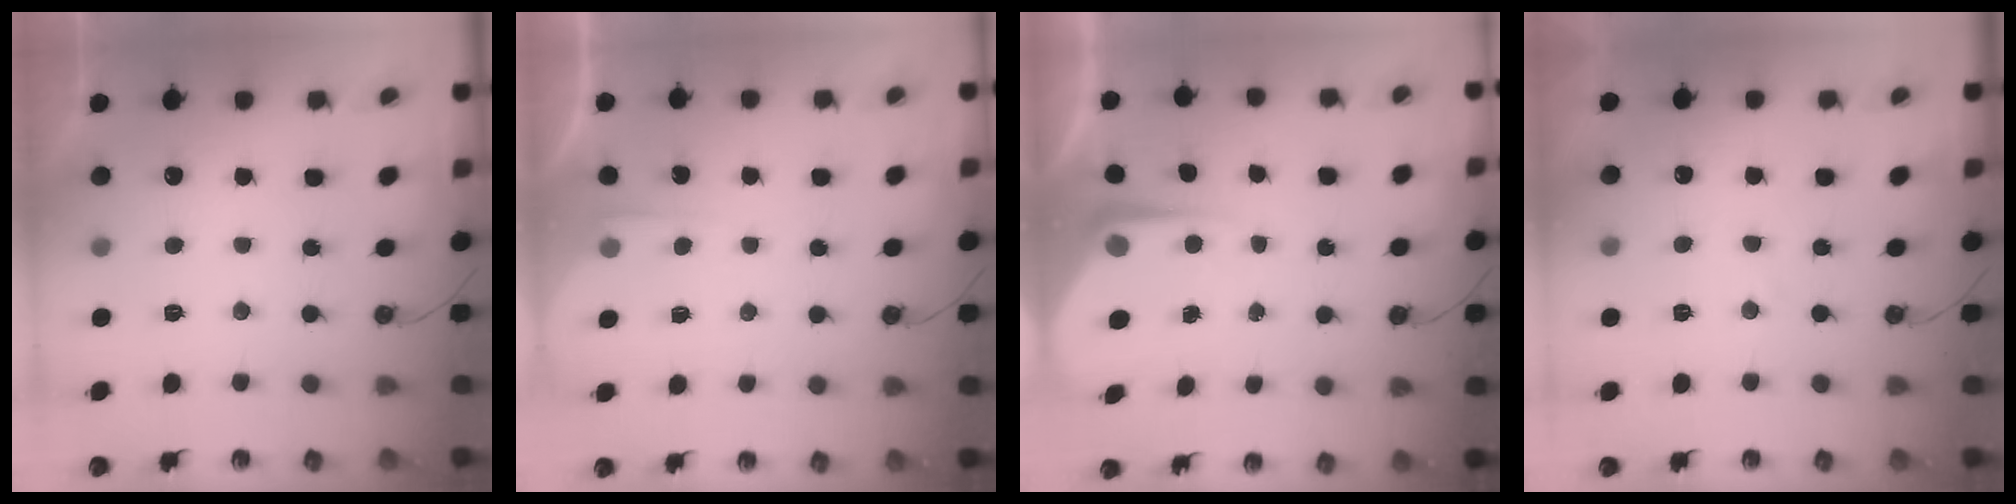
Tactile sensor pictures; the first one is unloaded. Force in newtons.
{"total": 2.7, "press": 2.7, "slide": 0.4}
{"total": 6.5, "press": 6.4, "slide": 0.6}
{"total": 3.7, "press": 3.7, "slide": 0.5}